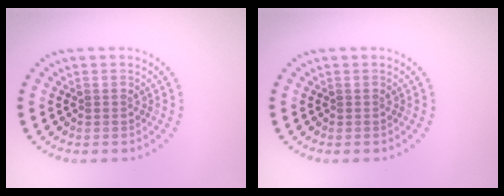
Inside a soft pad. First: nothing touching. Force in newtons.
{"total": 0.0}